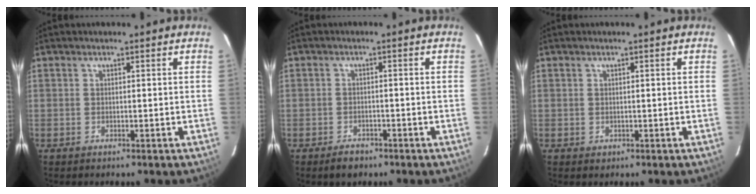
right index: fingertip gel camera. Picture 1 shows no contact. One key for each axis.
{"total": 2.8, "fx": -2.0, "fy": 1.6, "fz": 1.0, "tx": -0.019, "ty": 0.002, "tz": -0.026}
{"total": 0.6, "fx": 0.0, "fy": 0.6, "fz": 0.1, "tx": -0.001, "ty": 0.002, "tz": 0.001}